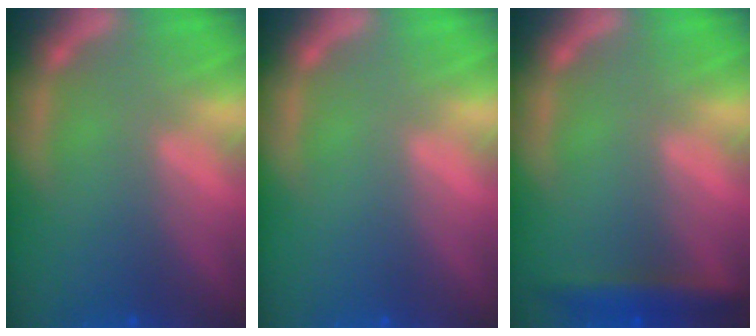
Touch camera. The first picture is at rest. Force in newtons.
{"total": 0.0}
{"total": 2.9}